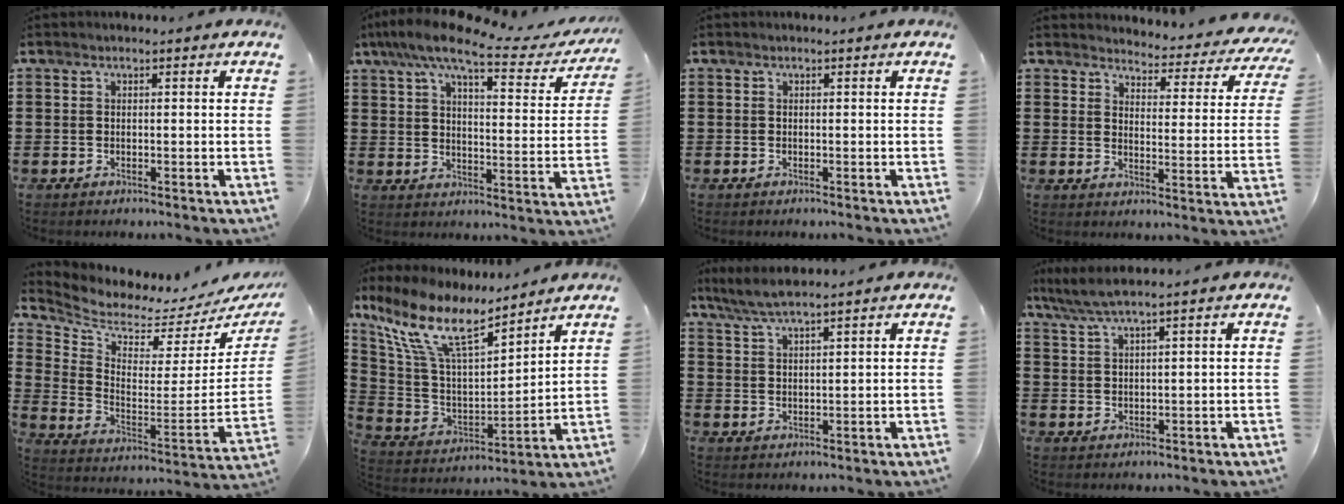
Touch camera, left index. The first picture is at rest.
{"total": 10.3, "force": [7.5, 1.9, 6.8], "torque": [-0.141, -0.032, 0.124]}
{"total": 0.0}
{"total": 3.8, "force": [3.6, 0.5, 0.7], "torque": [-0.029, -0.034, 0.057]}
{"total": 3.9, "force": [3.9, 0.3, 0.5], "torque": [-0.040, -0.059, 0.061]}
{"total": 12.1, "force": [8.7, 3.5, 7.8], "torque": [-0.189, -0.049, 0.150]}
{"total": 4.5, "force": [3.8, 0.0, 2.4], "torque": [-0.055, -0.006, 0.072]}
{"total": 4.0, "force": [3.0, -0.2, 2.6], "torque": [-0.057, -0.003, 0.054]}